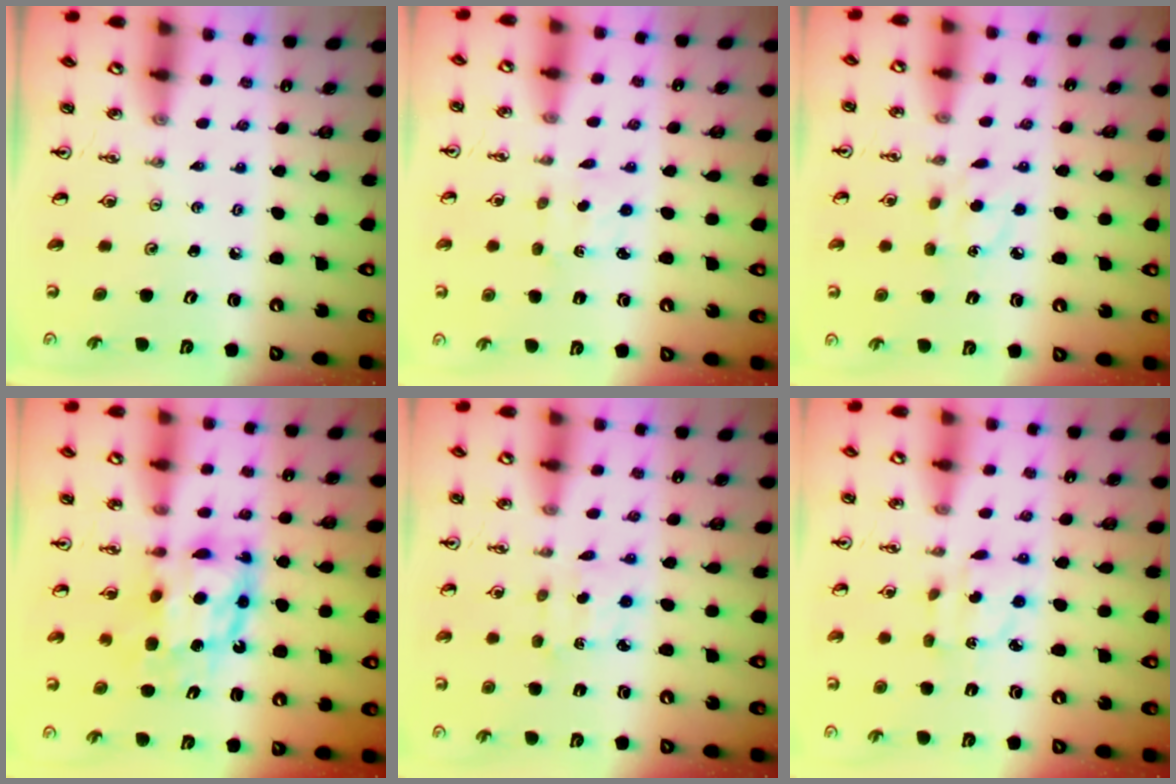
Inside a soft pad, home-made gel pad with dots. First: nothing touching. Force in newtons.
{"total": 1.4, "press": 1.3, "slide": 0.4}
{"total": 5.8, "press": 5.8, "slide": 0.6}
{"total": 10.9, "press": 10.8, "slide": 0.7}
{"total": 2.2, "press": 2.1, "slide": 0.7}
{"total": 2.7, "press": 2.7, "slide": 0.2}